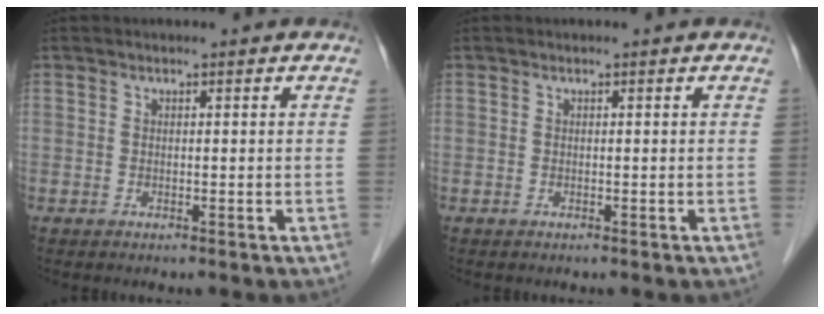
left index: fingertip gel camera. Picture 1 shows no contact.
{"total": 0.0}